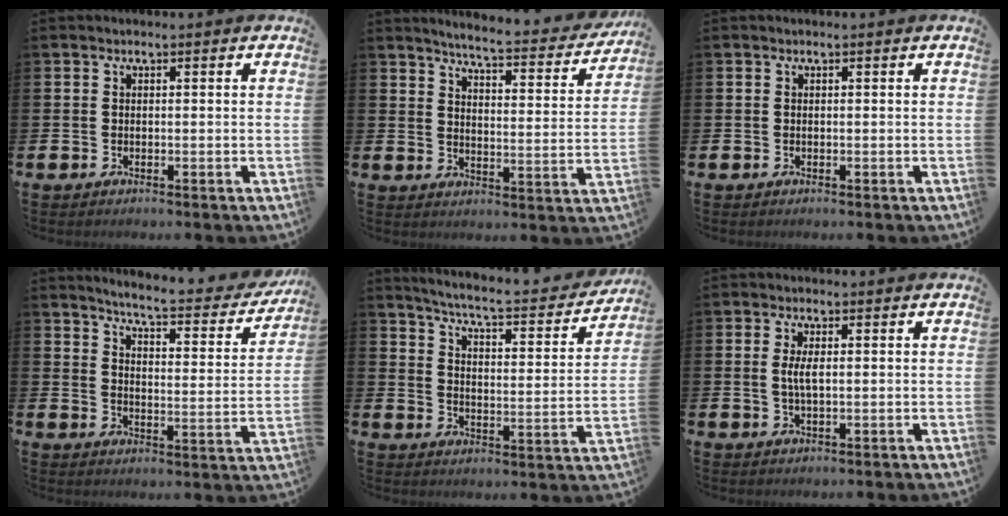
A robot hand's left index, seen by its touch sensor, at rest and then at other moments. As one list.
[{"total": 5.3, "force": [5.0, 0.2, 1.6], "torque": [-0.039, -0.045, 0.078]}, {"total": 0.0}, {"total": 5.5, "force": [5.1, 0.3, 1.9], "torque": [-0.056, -0.042, 0.079]}, {"total": 6.1, "force": [5.6, 0.3, 2.3], "torque": [-0.064, -0.049, 0.087]}, {"total": 2.6, "force": [0.4, 0.8, 2.4], "torque": [-0.046, 0.004, 0.004]}]